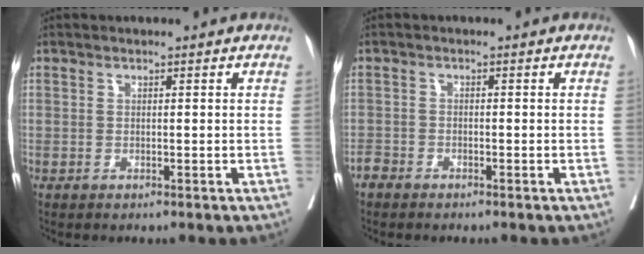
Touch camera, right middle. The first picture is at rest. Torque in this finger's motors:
{"motor_torque": [0.14, -0.27, 0.18, 0.02]}